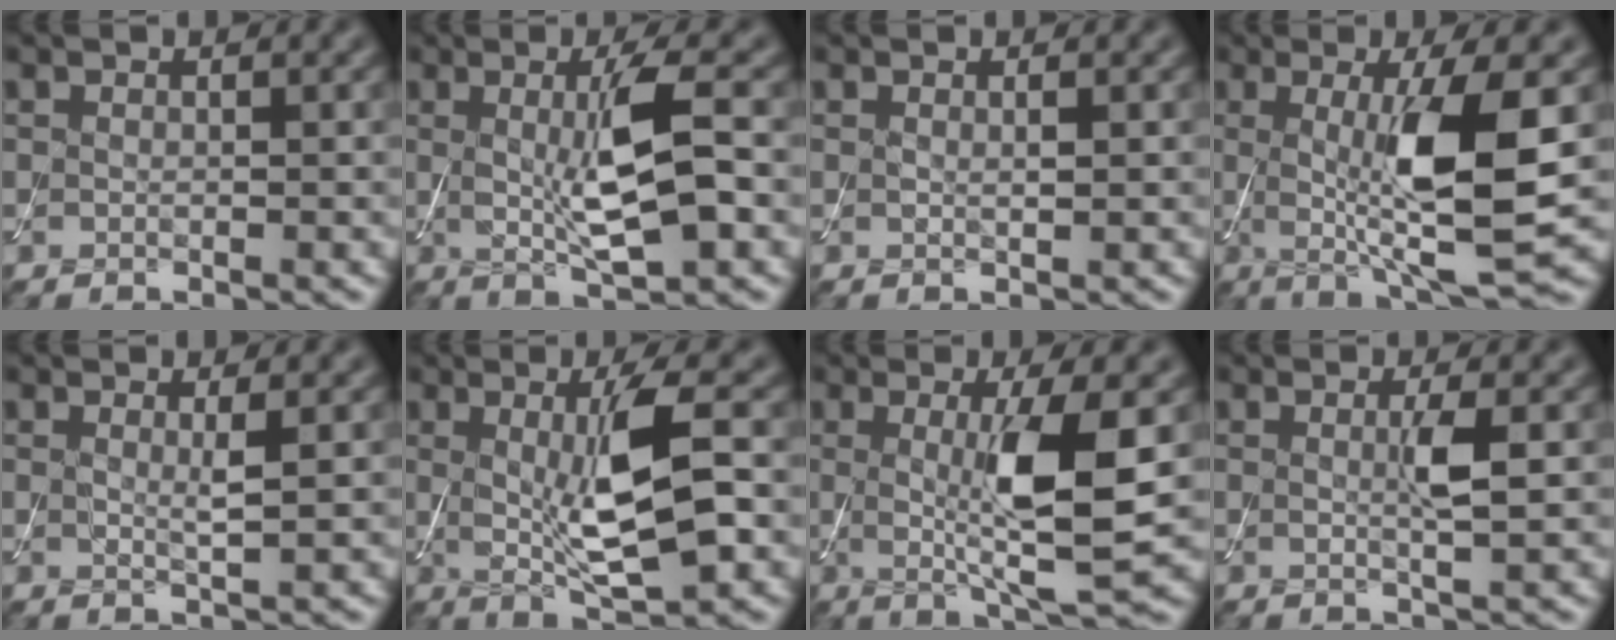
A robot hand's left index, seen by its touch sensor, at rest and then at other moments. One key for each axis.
{"total": 6.1, "fx": 0.3, "fy": 1.2, "fz": 5.9, "tx": -0.109, "ty": -0.005, "tz": 0.008}
{"total": 0.7, "fx": 0.2, "fy": 0.1, "fz": 0.7, "tx": -0.010, "ty": 0.001, "tz": 0.002}
{"total": 8.6, "fx": 0.3, "fy": 1.6, "fz": 8.4, "tx": -0.131, "ty": -0.016, "tz": 0.012}
{"total": 1.5, "fx": 0.5, "fy": 0.2, "fz": 1.4, "tx": -0.024, "ty": -0.005, "tz": 0.004}
{"total": 7.2, "fx": 0.2, "fy": 1.6, "fz": 7.1, "tx": -0.120, "ty": -0.006, "tz": 0.009}
{"total": 7.1, "fx": 0.4, "fy": 1.2, "fz": 7.0, "tx": -0.120, "ty": -0.011, "tz": 0.011}
{"total": 2.3, "fx": 0.2, "fy": 0.2, "fz": 2.2, "tx": -0.044, "ty": -0.002, "tz": 0.001}